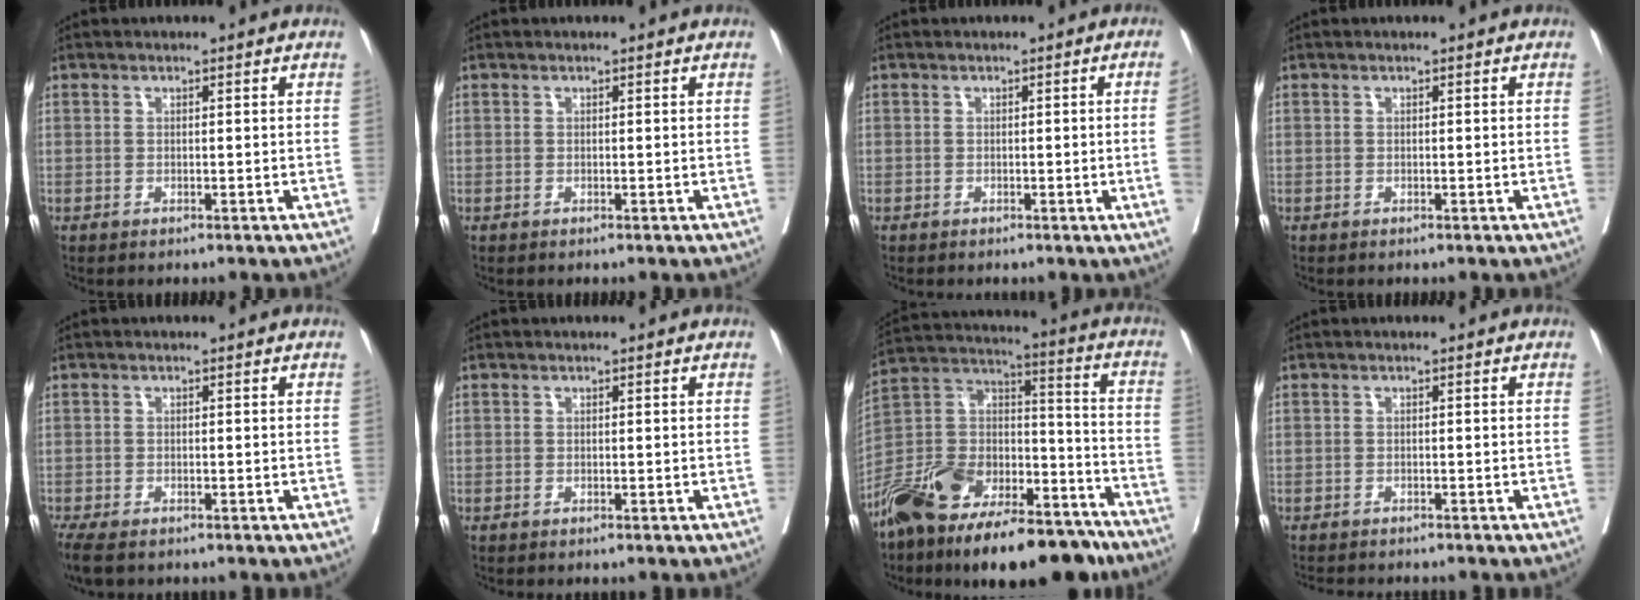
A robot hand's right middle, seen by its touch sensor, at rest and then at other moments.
{"total": 0.0}
{"total": 2.8, "force": [-0.4, -1.0, 2.6], "torque": [-0.032, -0.004, -0.003]}
{"total": 0.0}
{"total": 5.2, "force": [-3.9, 2.0, 2.8], "torque": [-0.055, -0.016, -0.066]}
{"total": 0.0}
{"total": 27.0, "force": [-20.1, 9.8, 15.1], "torque": [-0.263, 0.012, -0.337]}
{"total": 4.5, "force": [-4.1, 0.8, 1.5], "torque": [-0.019, -0.008, -0.060]}